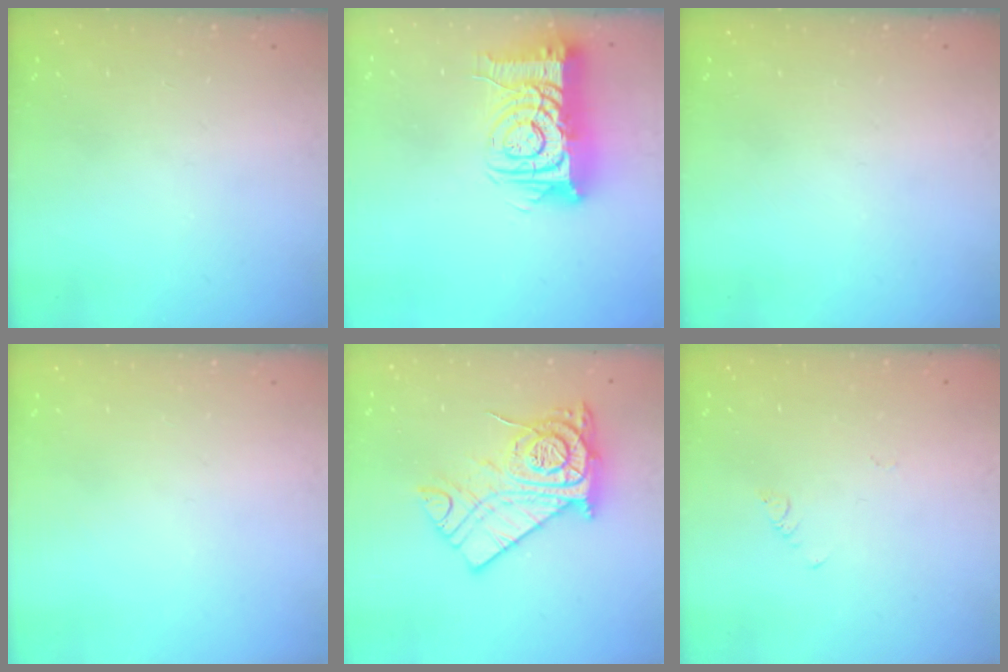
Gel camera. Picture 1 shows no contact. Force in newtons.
{"total": 14.6, "press": 14.5, "slide": 1.7}
{"total": 0.0}
{"total": 0.0}
{"total": 16.3, "press": 16.3, "slide": 1.3}
{"total": 1.9, "press": 1.9, "slide": 0.4}